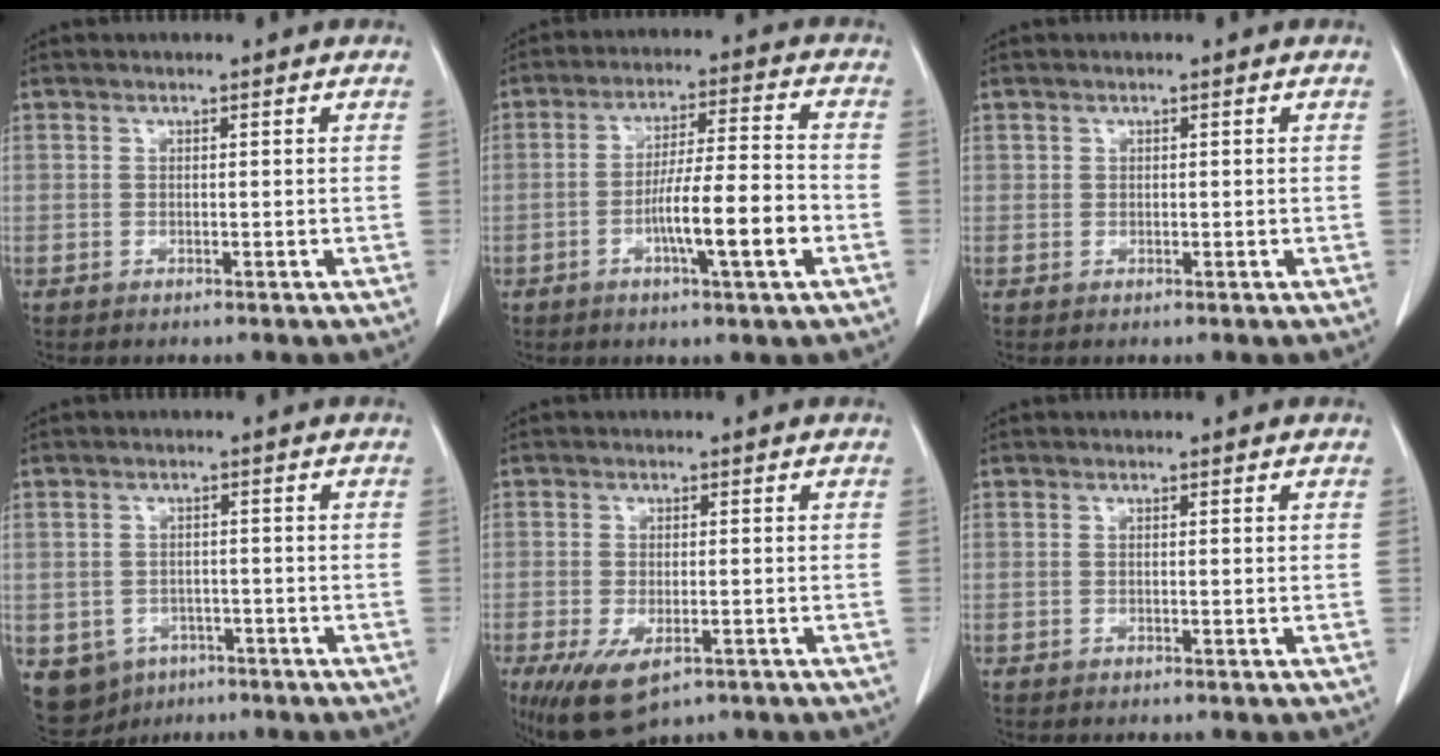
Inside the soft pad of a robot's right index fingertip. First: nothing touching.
{"total": 10.3, "force": [-3.4, 0.6, 9.7], "torque": [-0.160, 0.004, -0.058]}
{"total": 0.6, "force": [0.2, 0.5, 0.1], "torque": [0.005, 0.002, 0.002]}
{"total": 8.7, "force": [-4.0, 7.5, 2.0], "torque": [-0.049, 0.008, -0.049]}
{"total": 7.6, "force": [-4.1, 3.6, 5.4], "torque": [-0.092, -0.016, -0.063]}
{"total": 0.0}